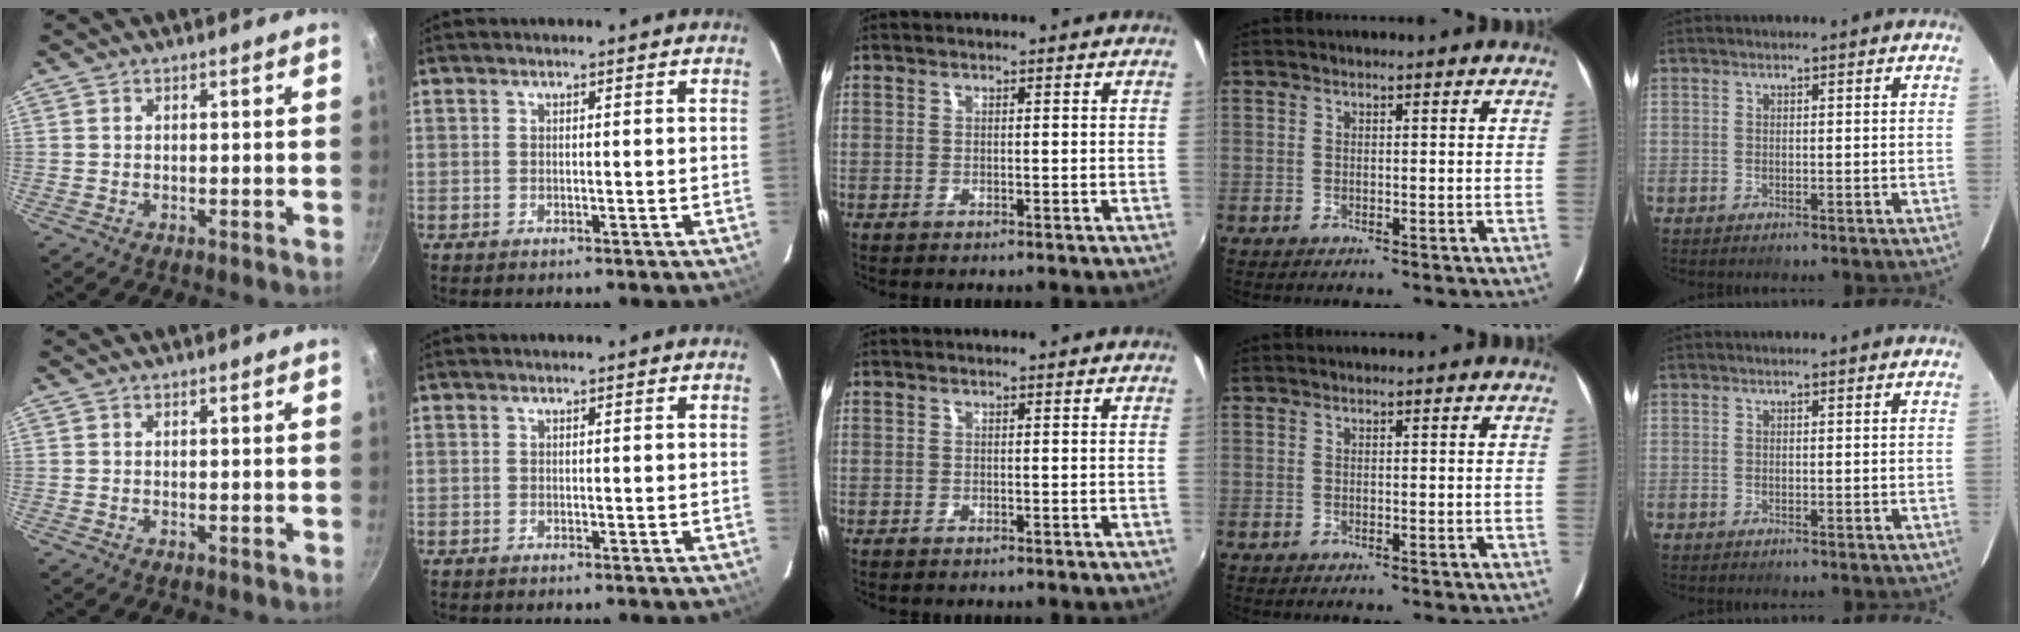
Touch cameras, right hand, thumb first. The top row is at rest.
{}